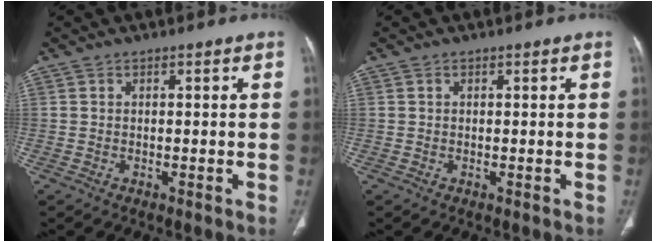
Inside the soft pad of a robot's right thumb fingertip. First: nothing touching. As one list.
[{"total": 0.0}]